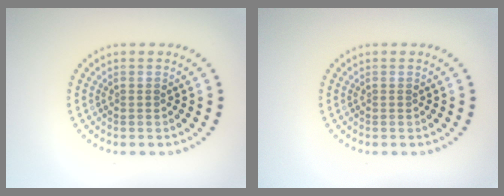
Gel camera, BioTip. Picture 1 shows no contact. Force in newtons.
{"total": 0.0}